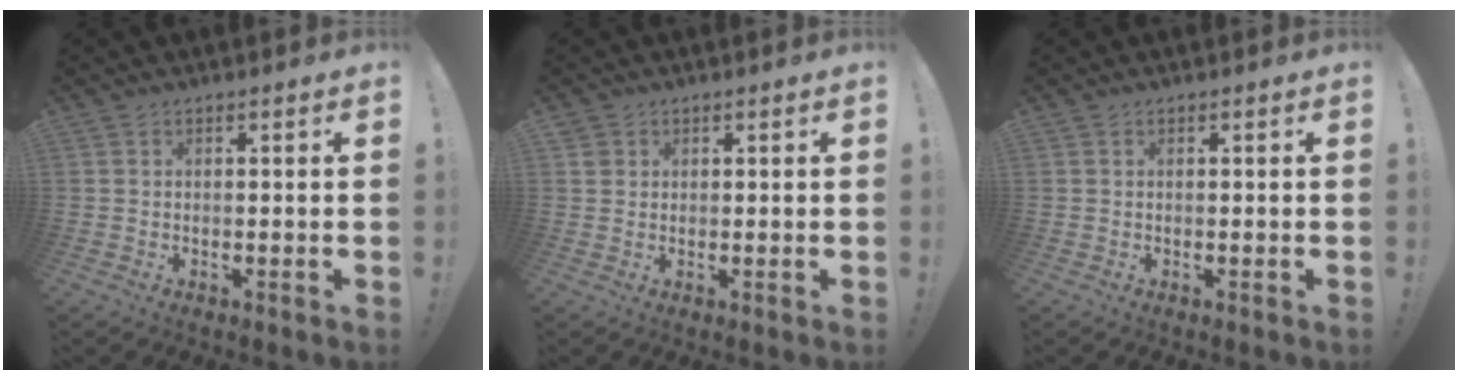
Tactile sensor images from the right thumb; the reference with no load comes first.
{"total": 2.0, "force": [1.2, 1.6, 0.4], "torque": [-0.004, -0.003, 0.021]}
{"total": 0.0}